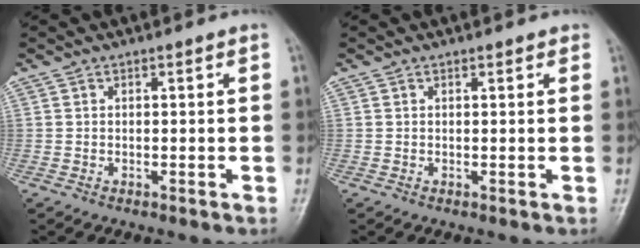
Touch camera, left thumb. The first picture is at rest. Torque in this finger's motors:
{"motor_torque": [-0.15, -0.01, -0.28, 0.07, 0.03]}